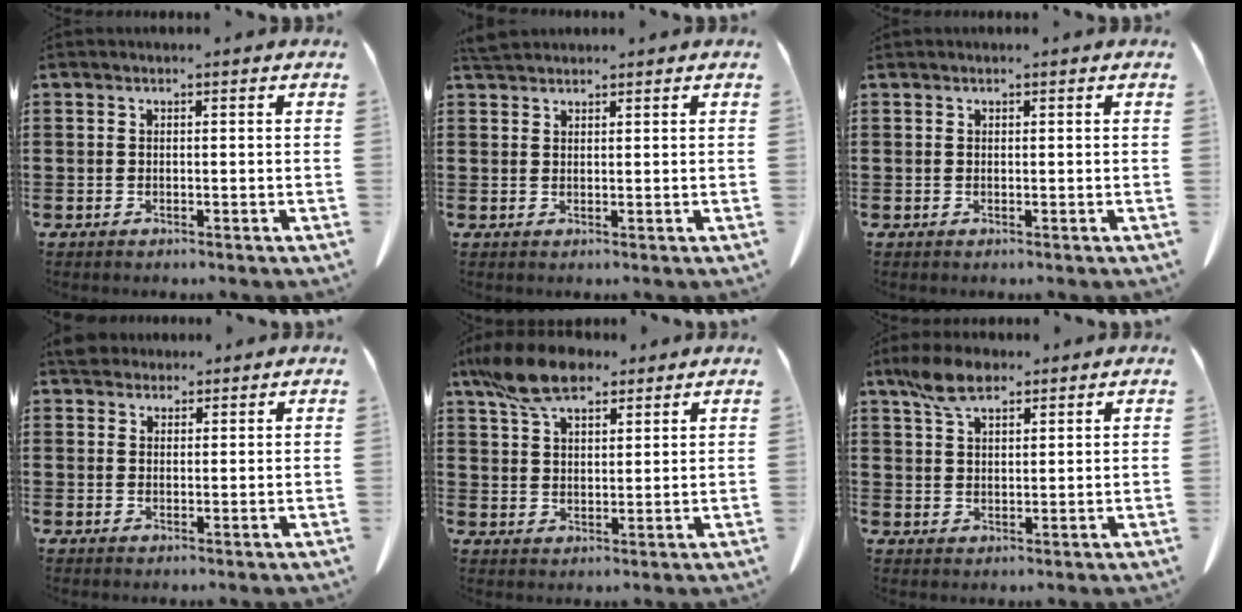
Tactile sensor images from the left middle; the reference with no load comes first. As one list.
[{"total": 2.2, "force": [2.0, 0.5, 0.6], "torque": [-0.018, 0.002, 0.040]}, {"total": 0.0}, {"total": 3.3, "force": [2.8, 1.5, 0.8], "torque": [-0.017, 0.000, 0.054]}, {"total": 9.6, "force": [7.1, 4.1, 5.1], "torque": [-0.121, -0.006, 0.134]}, {"total": 6.2, "force": [4.2, 2.8, 3.5], "torque": [-0.082, 0.004, 0.080]}]